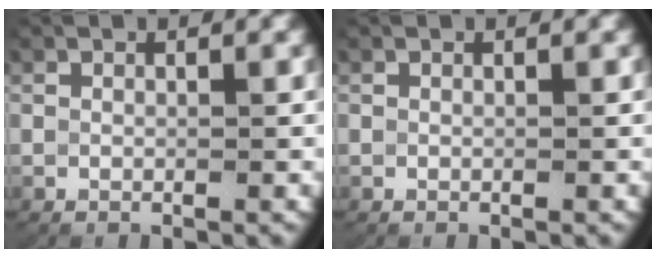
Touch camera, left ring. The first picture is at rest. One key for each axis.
{"total": 0.0}